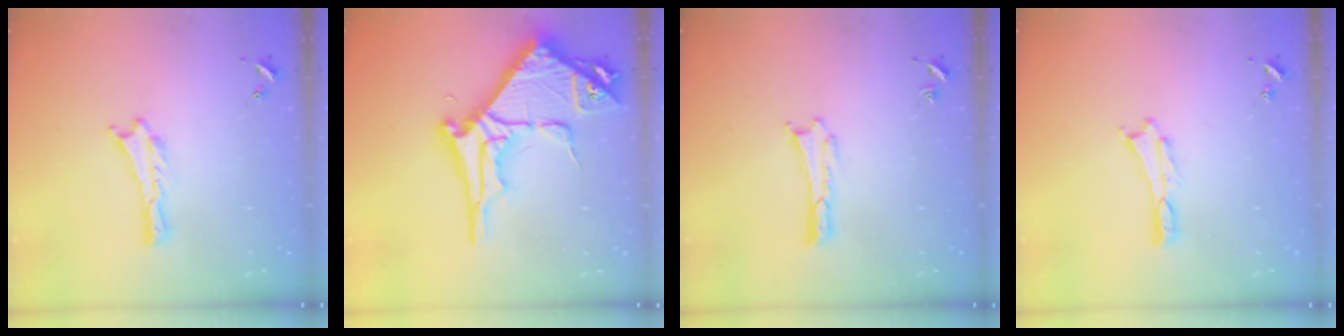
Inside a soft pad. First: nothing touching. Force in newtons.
{"total": 11.0, "press": 10.9, "slide": 1.2}
{"total": 0.0}
{"total": 0.0}